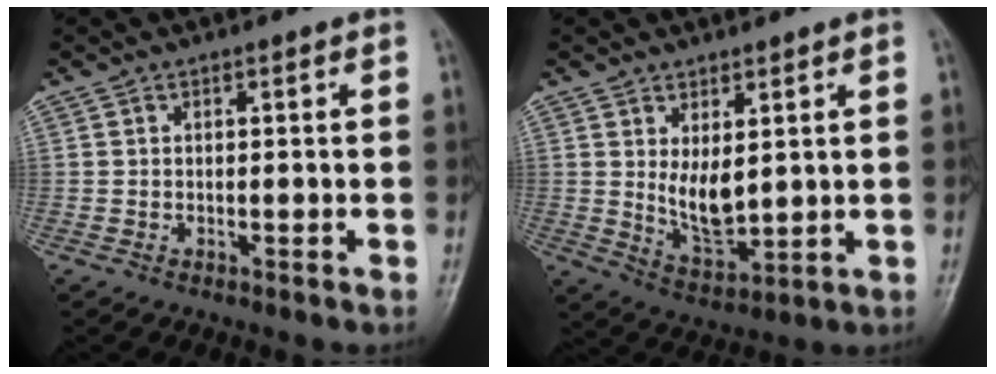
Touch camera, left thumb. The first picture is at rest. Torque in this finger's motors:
{"motor_torque": [1.35, 1.42, 0.80, -0.37, 0.07]}